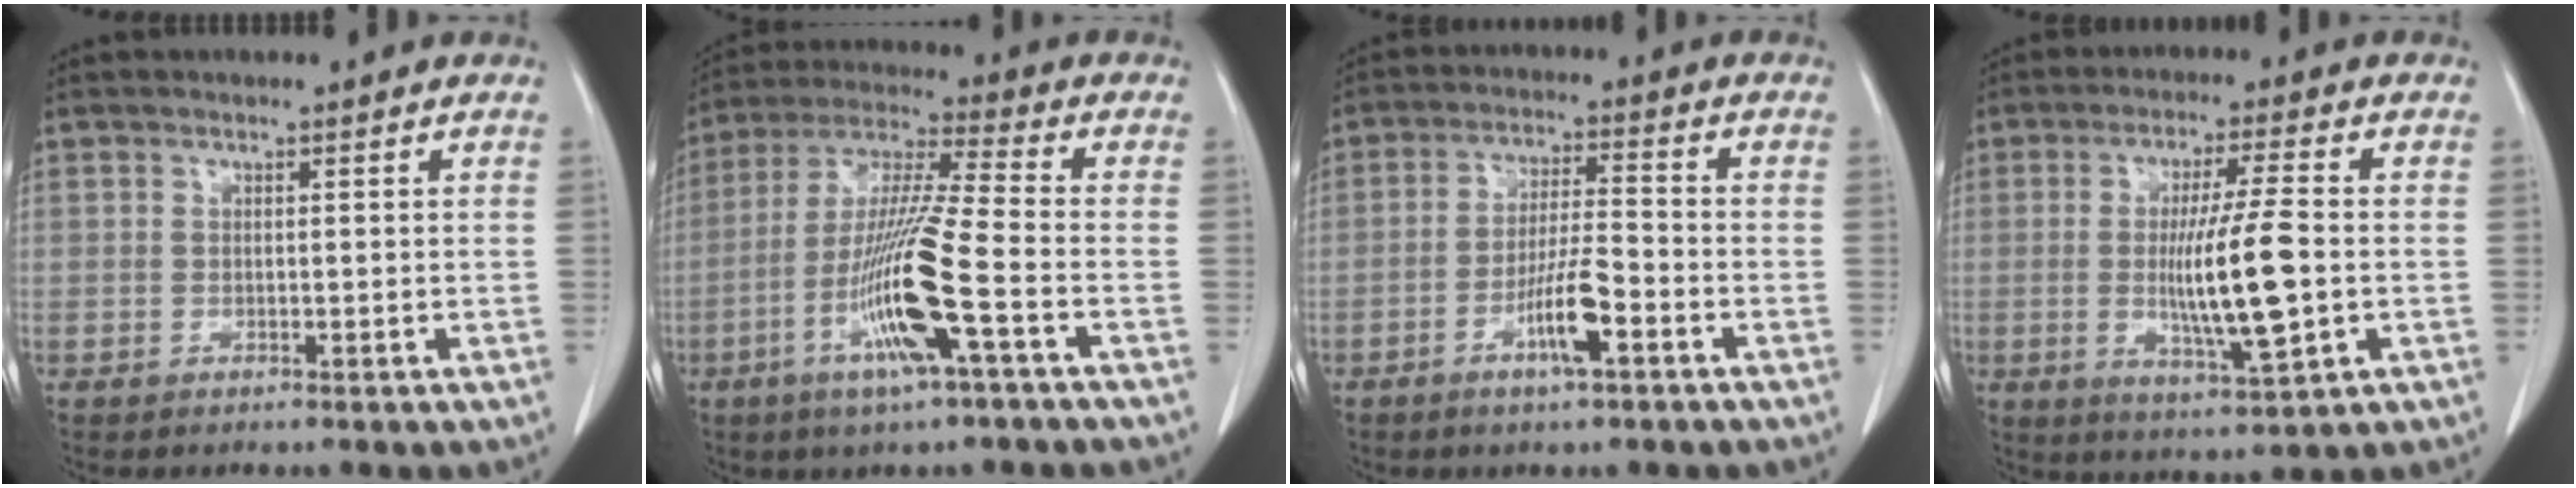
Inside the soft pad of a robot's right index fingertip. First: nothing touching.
{"total": 14.2, "force": [-5.2, -0.2, 13.2], "torque": [-0.268, -0.012, -0.103]}
{"total": 7.4, "force": [-3.5, 0.7, 6.5], "torque": [-0.123, 0.000, -0.063]}
{"total": 11.5, "force": [-1.2, 0.7, 11.4], "torque": [-0.205, -0.016, -0.019]}